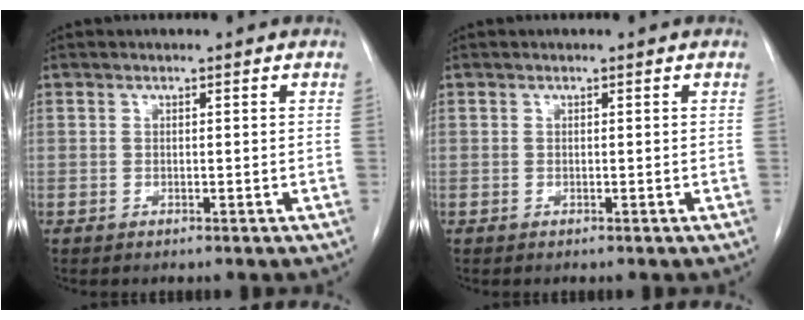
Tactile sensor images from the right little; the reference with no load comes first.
{"total": 0.0}